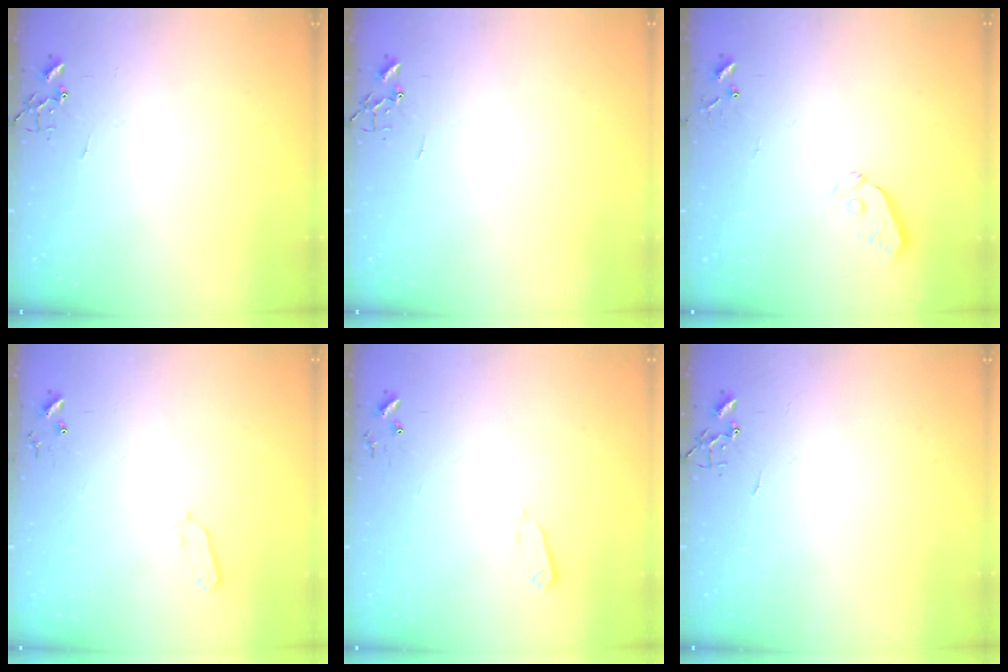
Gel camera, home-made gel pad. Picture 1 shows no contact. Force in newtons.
{"total": 0.0}
{"total": 3.0, "press": 3.0, "slide": 0.3}
{"total": 6.0, "press": 5.9, "slide": 1.0}
{"total": 2.4, "press": 2.3, "slide": 0.4}
{"total": 0.0}